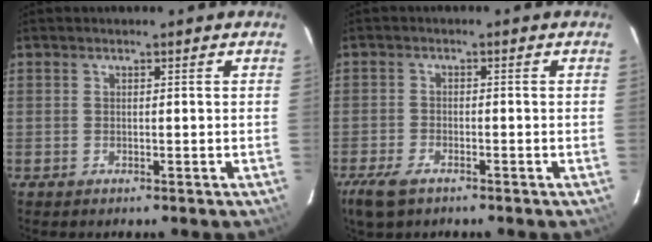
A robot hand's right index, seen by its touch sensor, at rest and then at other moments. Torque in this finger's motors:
{"motor_torque": [0.49, -0.27, 0.21, 0.05]}